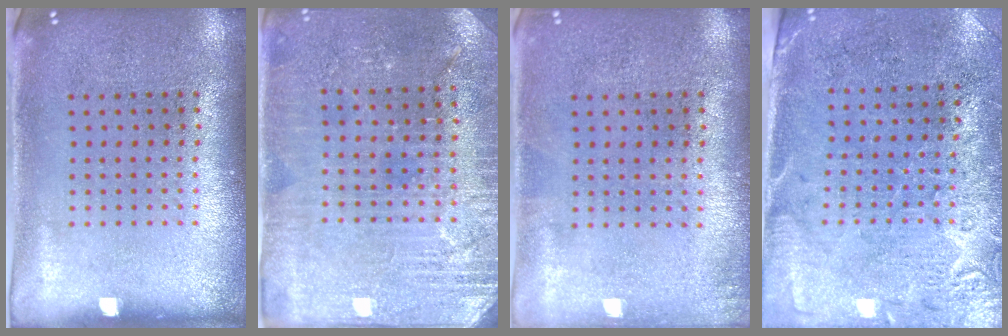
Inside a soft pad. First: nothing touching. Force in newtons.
{"total": 3.0, "press": 2.9, "slide": 0.5}
{"total": 0.7, "press": 0.7, "slide": 0.1}
{"total": 2.7, "press": 2.4, "slide": 1.3}